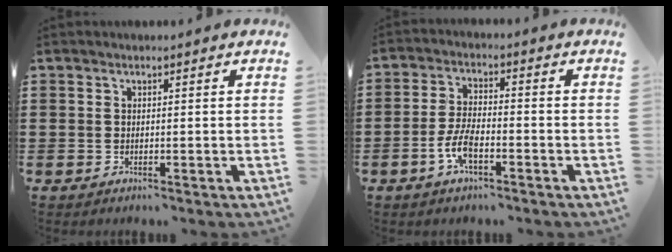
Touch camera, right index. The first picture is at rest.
{"total": 5.4, "force": [-2.4, 2.0, 4.4], "torque": [-0.107, -0.003, -0.051]}